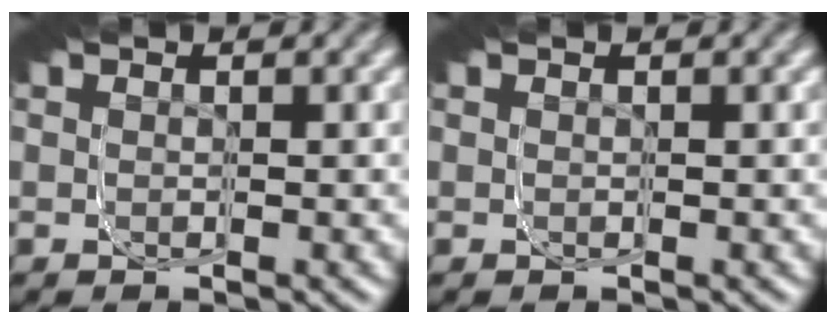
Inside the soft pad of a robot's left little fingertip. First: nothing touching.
{"total": 0.0}